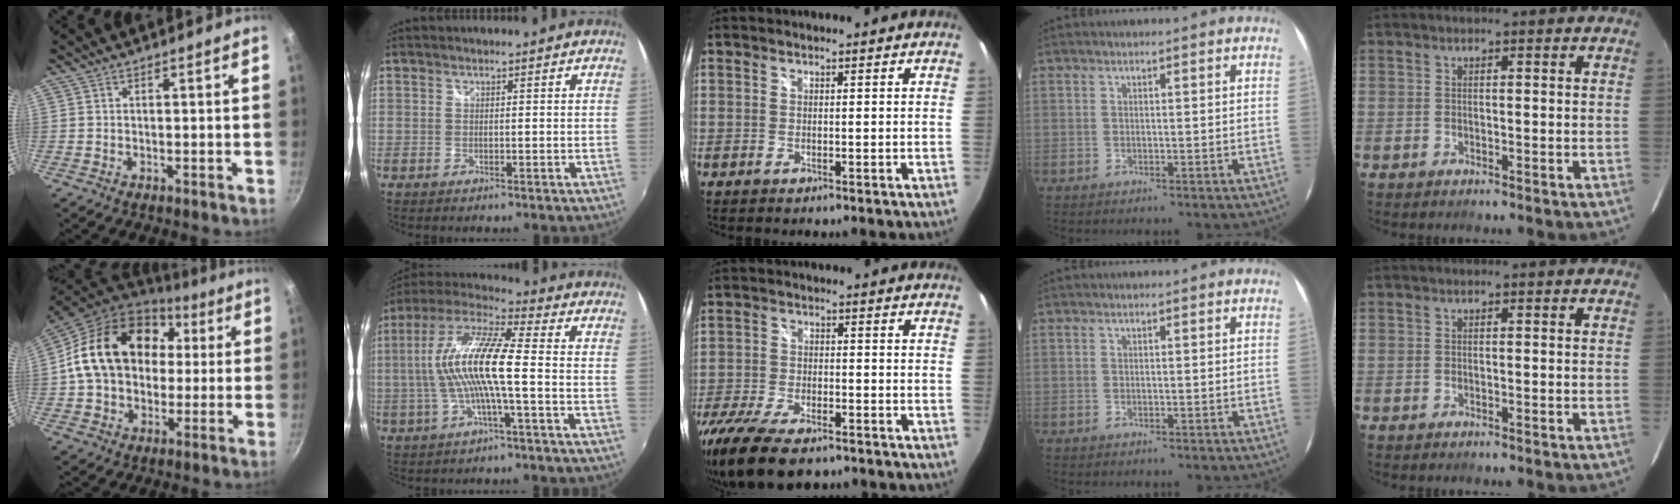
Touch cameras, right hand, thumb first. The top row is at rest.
{"thumb": {"total": 21.3, "force": [3.7, 16.1, 13.5], "torque": [-0.213, 0.034, 0.059]}, "index": {"total": 15.1, "force": [-1.4, 2.0, 14.9], "torque": [-0.282, 0.008, -0.031]}, "middle": {"total": 17.6, "force": [-12.7, 6.8, 10.0], "torque": [-0.231, -0.050, -0.219]}}